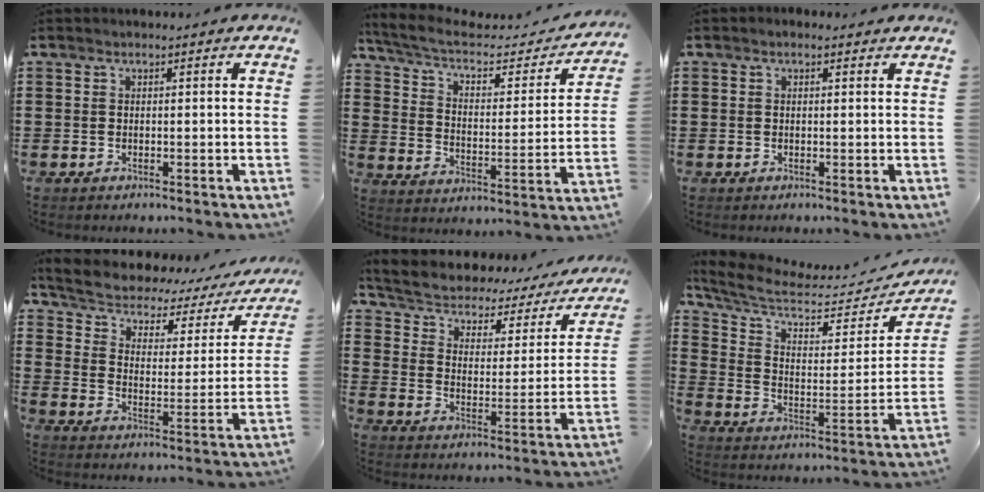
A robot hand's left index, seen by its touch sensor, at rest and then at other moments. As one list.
[{"total": 5.8, "force": [4.2, 2.0, 3.5], "torque": [-0.088, -0.026, 0.068]}, {"total": 0.7, "force": [0.0, 0.3, 0.6], "torque": [-0.011, 0.004, -0.001]}, {"total": 3.8, "force": [2.9, 1.6, 1.9], "torque": [-0.057, -0.028, 0.041]}, {"total": 3.4, "force": [2.2, 2.0, 1.7], "torque": [-0.050, -0.023, 0.028]}, {"total": 6.5, "force": [5.3, 1.7, 3.3], "torque": [-0.099, -0.050, 0.087]}]